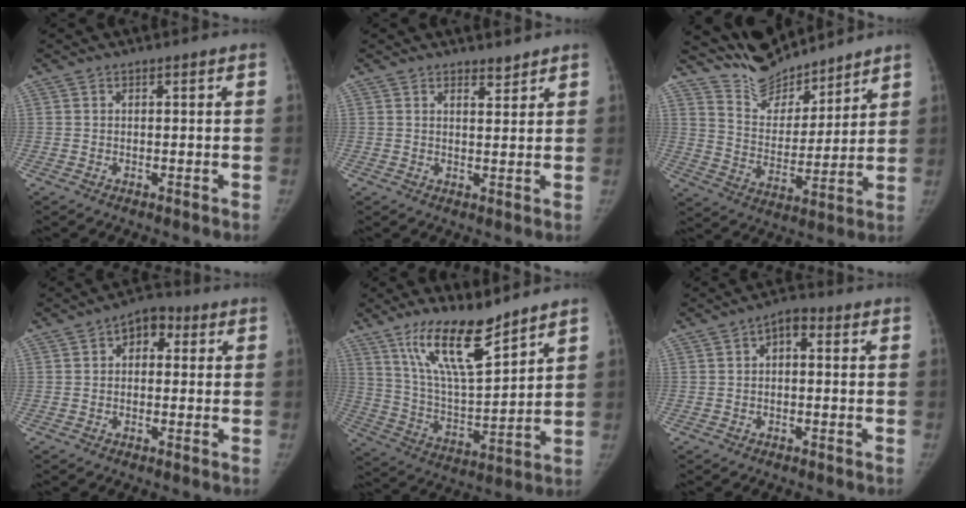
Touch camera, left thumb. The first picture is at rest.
{"total": 2.3, "force": [2.1, 0.9, 0.6], "torque": [0.002, -0.017, 0.032]}
{"total": 12.5, "force": [11.7, 3.7, 1.9], "torque": [-0.007, -0.080, 0.225]}
{"total": 5.6, "force": [1.5, 3.9, 3.7], "torque": [-0.026, 0.013, 0.013]}
{"total": 15.6, "force": [10.9, 4.0, 10.3], "torque": [-0.164, -0.070, 0.212]}
{"total": 3.8, "force": [0.7, 2.3, 3.0], "torque": [-0.036, 0.013, 0.002]}